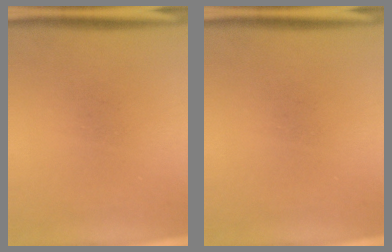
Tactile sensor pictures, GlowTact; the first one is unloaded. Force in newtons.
{"total": 0.0}